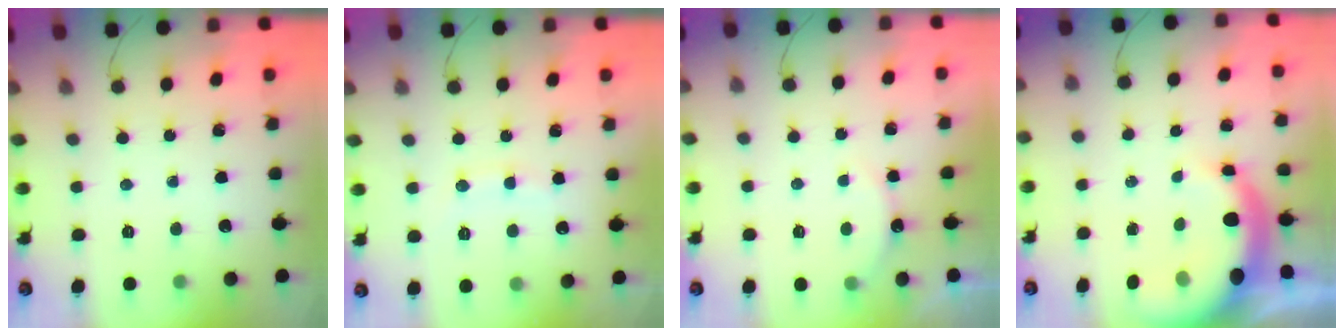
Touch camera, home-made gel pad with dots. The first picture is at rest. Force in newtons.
{"total": 8.1, "press": 8.0, "slide": 1.0}
{"total": 5.7, "press": 5.6, "slide": 1.1}
{"total": 8.3, "press": 8.1, "slide": 1.5}